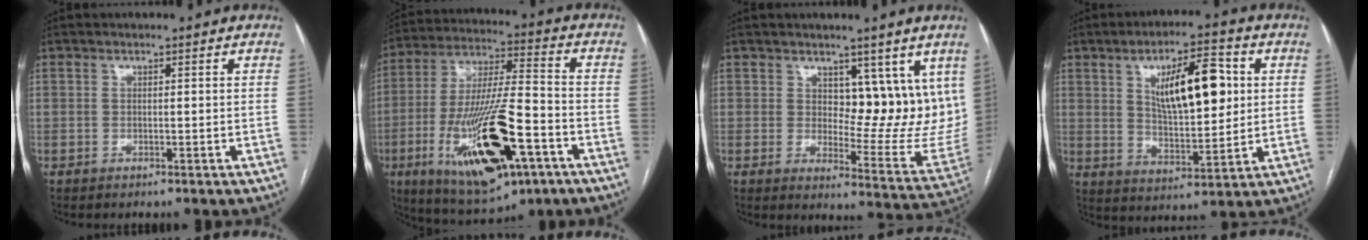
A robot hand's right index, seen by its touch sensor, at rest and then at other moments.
{"total": 21.8, "force": [-8.5, 5.3, 19.3], "torque": [-0.381, -0.026, -0.135]}
{"total": 11.6, "force": [6.2, 5.3, 8.2], "torque": [-0.092, -0.016, 0.093]}
{"total": 12.8, "force": [3.6, 4.2, 11.6], "torque": [-0.189, 0.009, 0.063]}